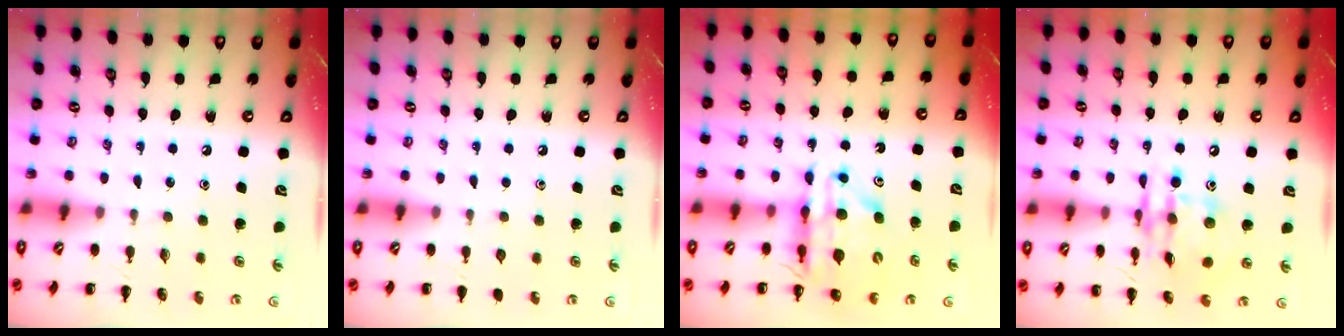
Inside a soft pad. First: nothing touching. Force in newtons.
{"total": 0.0}
{"total": 12.9, "press": 12.2, "slide": 3.9}
{"total": 14.9, "press": 14.7, "slide": 2.6}